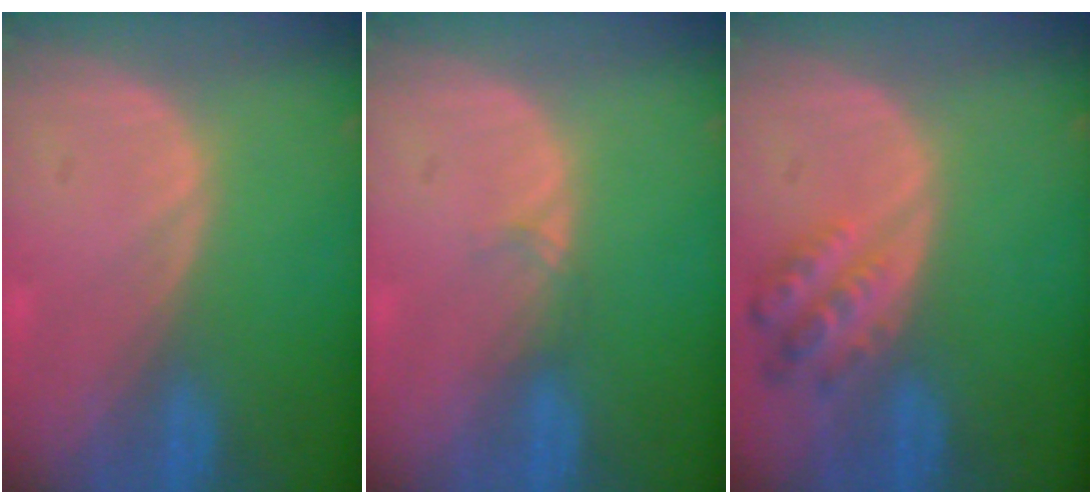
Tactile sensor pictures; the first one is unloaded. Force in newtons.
{"total": 0.9, "press": 0.8, "slide": 0.2}
{"total": 5.1, "press": 4.8, "slide": 1.6}